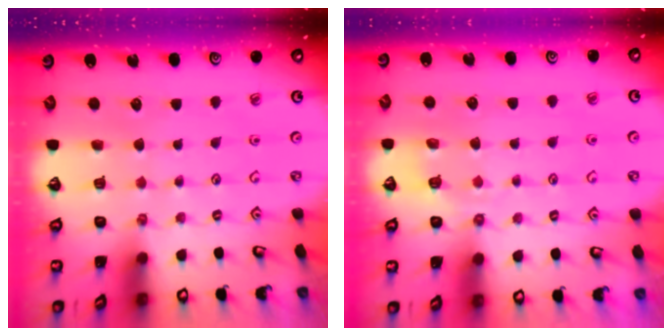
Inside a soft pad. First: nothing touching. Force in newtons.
{"total": 3.0, "press": 2.5, "slide": 1.6}